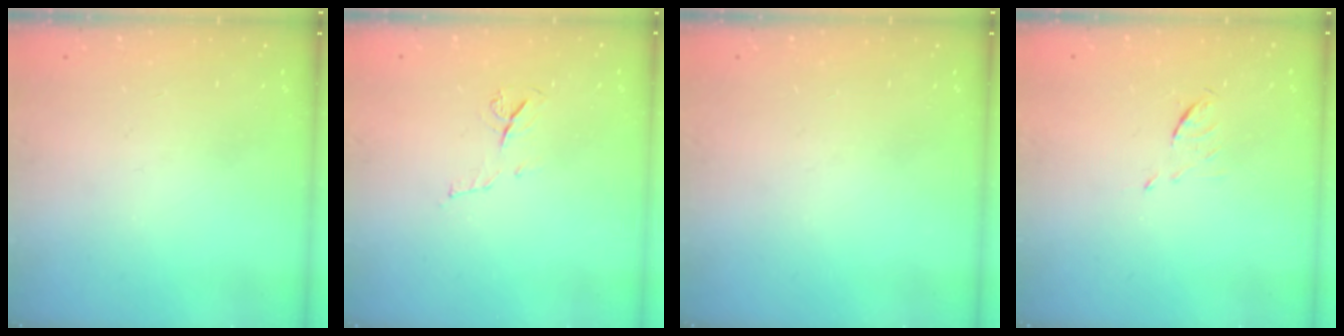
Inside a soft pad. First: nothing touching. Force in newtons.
{"total": 6.5, "press": 6.5, "slide": 0.8}
{"total": 0.0}
{"total": 5.2, "press": 5.1, "slide": 0.8}